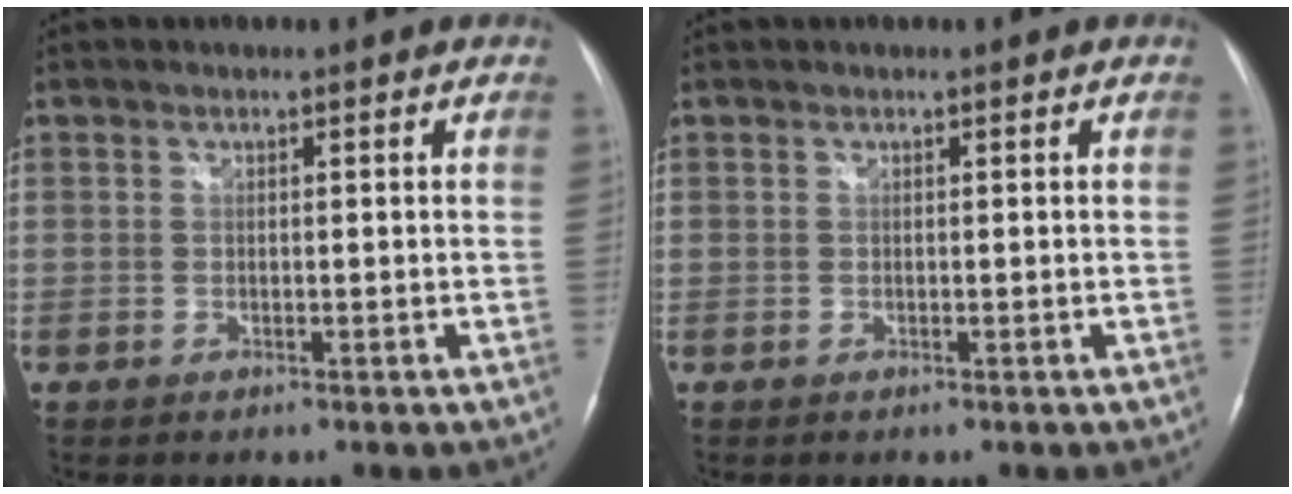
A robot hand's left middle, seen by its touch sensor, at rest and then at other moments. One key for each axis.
{"total": 0.0}